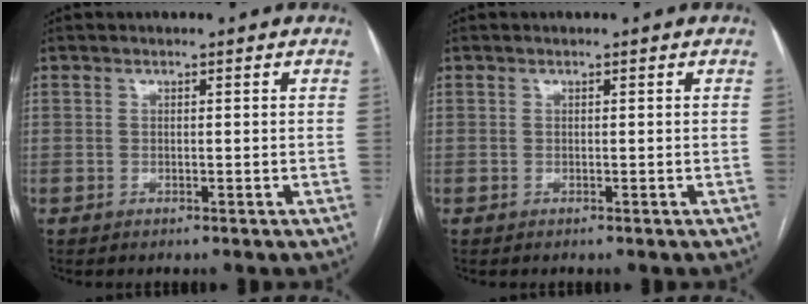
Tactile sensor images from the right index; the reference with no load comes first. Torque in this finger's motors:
{"motor_torque": [0.32, 0.23, -0.03, 0.00]}